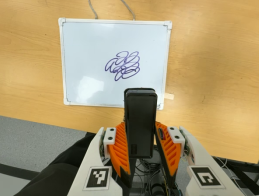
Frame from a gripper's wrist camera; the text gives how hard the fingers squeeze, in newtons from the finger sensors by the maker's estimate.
{"total": 4.3, "left": 2.9, "right": 5.7}